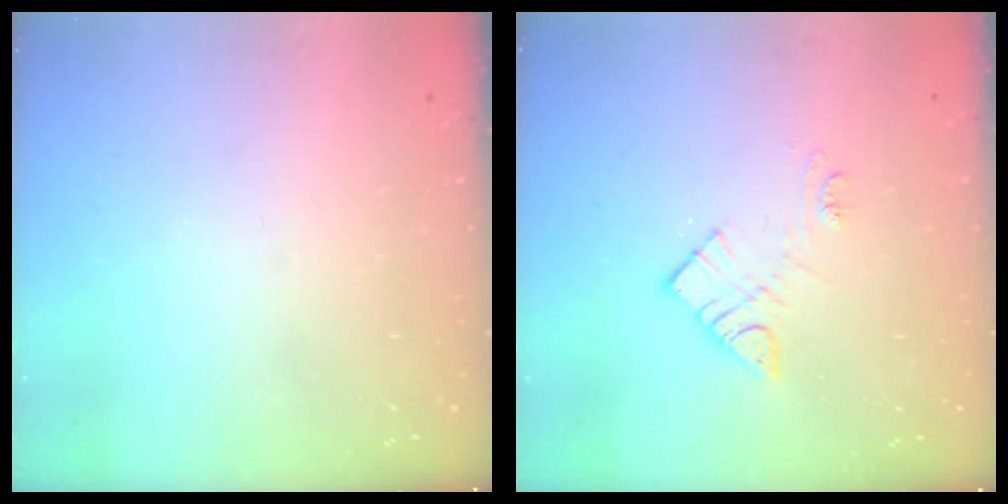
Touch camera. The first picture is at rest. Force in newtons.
{"total": 8.8, "press": 8.7, "slide": 0.4}